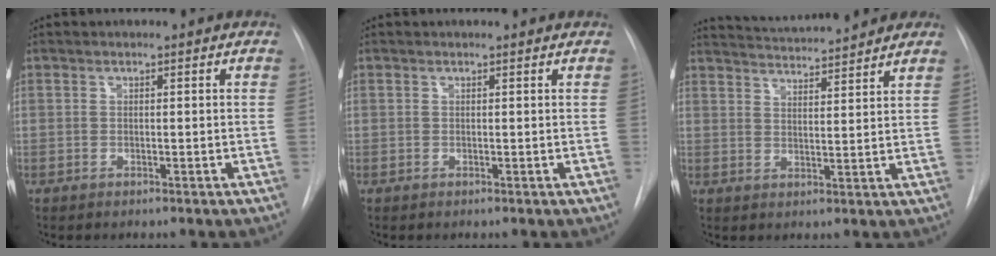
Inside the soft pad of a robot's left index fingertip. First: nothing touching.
{"total": 0.8, "force": [0.8, 0.0, 0.0], "torque": [-0.008, 0.003, 0.008]}
{"total": 12.1, "force": [11.3, 0.4, 4.4], "torque": [-0.076, 0.019, 0.160]}